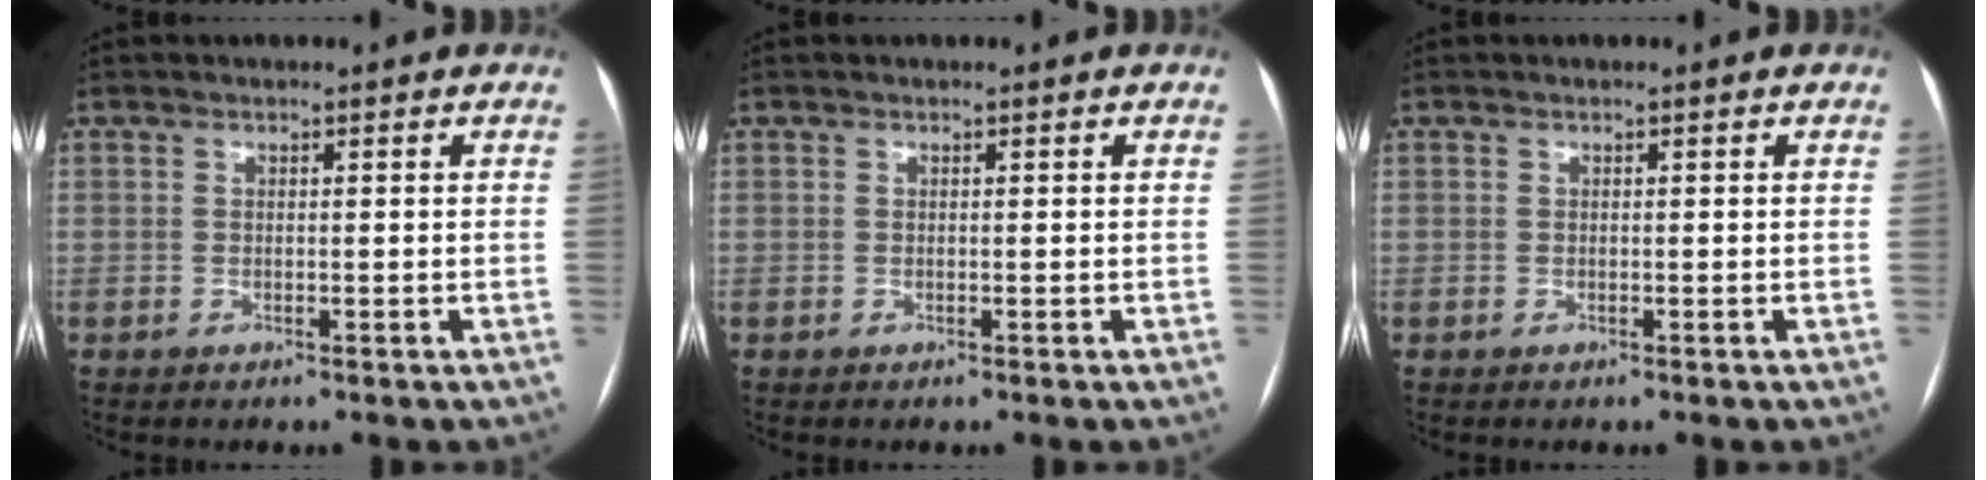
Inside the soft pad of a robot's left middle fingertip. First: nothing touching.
{"total": 0.0}
{"total": 0.0}